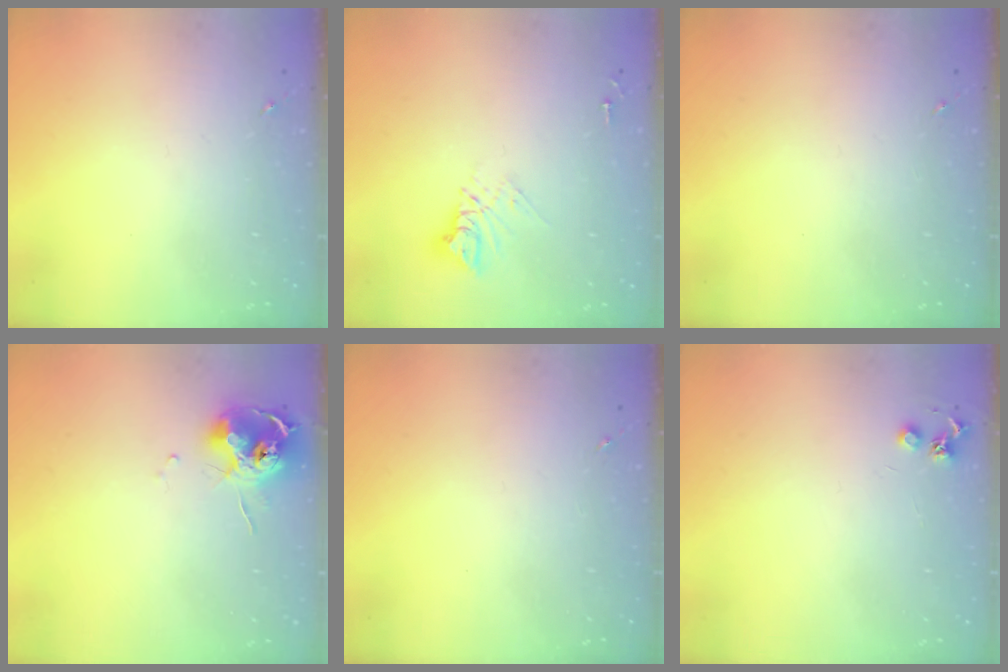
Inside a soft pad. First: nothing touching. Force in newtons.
{"total": 9.3, "press": 9.3, "slide": 0.8}
{"total": 0.0}
{"total": 11.5, "press": 11.4, "slide": 0.6}
{"total": 0.0}
{"total": 4.1, "press": 4.1, "slide": 0.5}